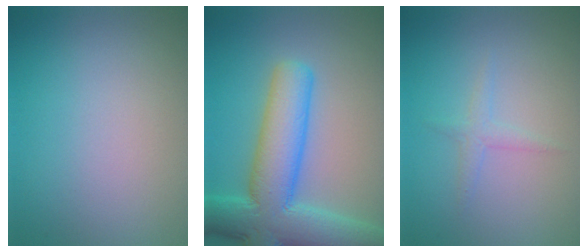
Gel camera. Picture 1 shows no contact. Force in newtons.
{"total": 9.9, "press": 9.9, "slide": 0.4}
{"total": 1.2, "press": 1.2, "slide": 0.1}